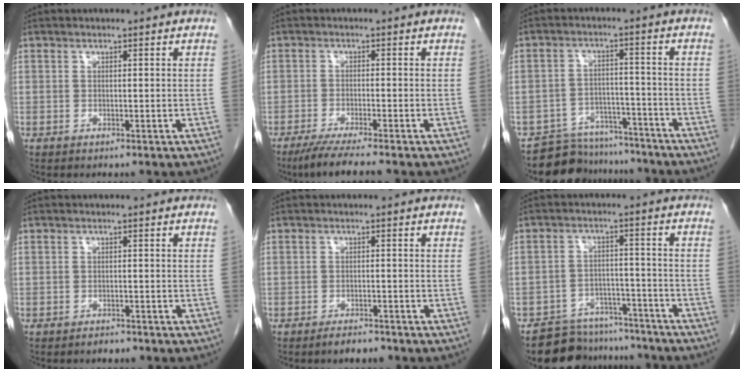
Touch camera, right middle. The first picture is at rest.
{"total": 6.7, "force": [-5.4, -0.5, 3.9], "torque": [-0.060, -0.020, -0.090]}
{"total": 9.7, "force": [-8.9, 3.7, 0.1], "torque": [0.014, 0.024, -0.130]}
{"total": 1.3, "force": [-1.1, 0.5, 0.4], "torque": [-0.010, 0.000, -0.014]}
{"total": 2.5, "force": [-2.1, 0.8, 1.2], "torque": [-0.023, -0.002, -0.029]}
{"total": 10.6, "force": [-9.7, 4.2, 1.1], "torque": [-0.003, 0.015, -0.138]}